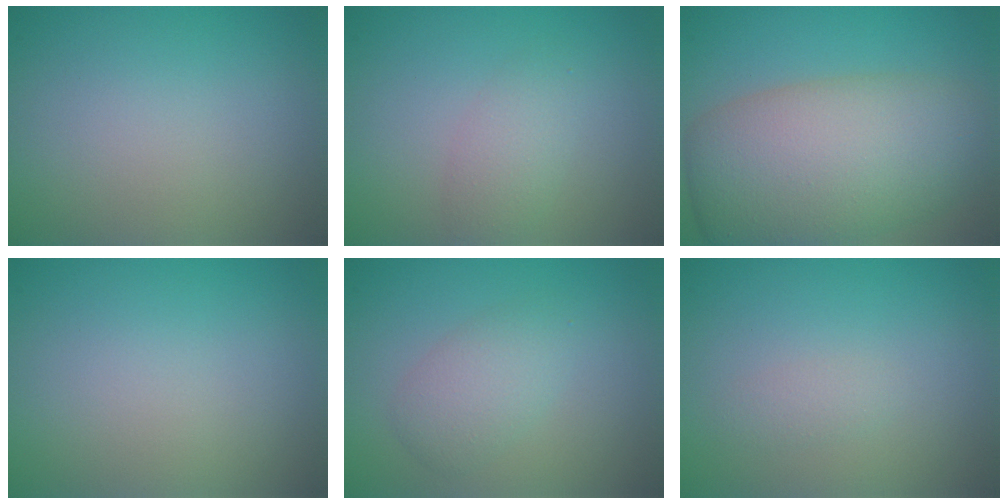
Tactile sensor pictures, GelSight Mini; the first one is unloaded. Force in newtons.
{"total": 2.1, "press": 2.1, "slide": 0.1}
{"total": 10.5, "press": 10.5, "slide": 0.7}
{"total": 0.0}
{"total": 2.7, "press": 2.7, "slide": 0.1}
{"total": 1.0, "press": 1.0, "slide": 0.0}